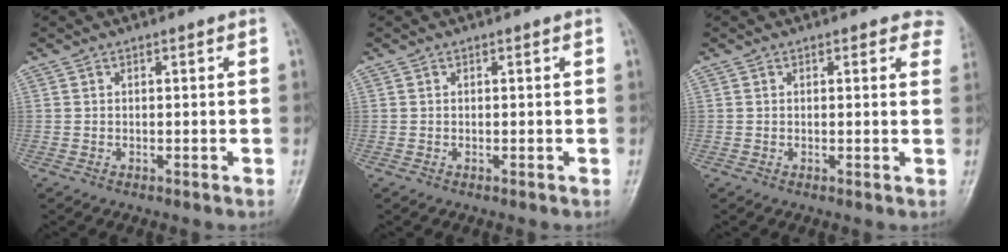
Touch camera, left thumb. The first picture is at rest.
{"total": 0.0}
{"total": 3.7, "force": [2.9, 1.8, 1.5], "torque": [0.015, -0.008, 0.015]}